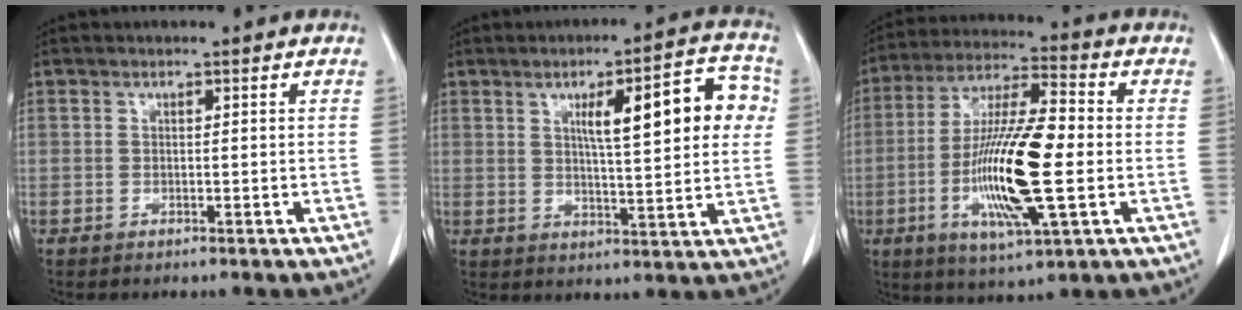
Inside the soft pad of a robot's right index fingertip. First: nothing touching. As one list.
[{"total": 12.9, "force": [3.4, 2.4, 12.2], "torque": [-0.166, 0.024, 0.046]}, {"total": 16.9, "force": [-2.8, 2.5, 16.5], "torque": [-0.325, -0.009, -0.051]}]